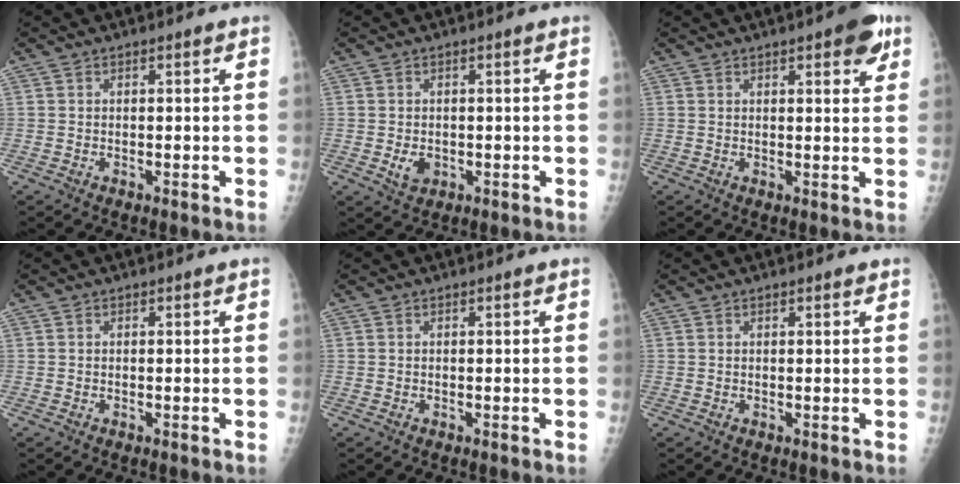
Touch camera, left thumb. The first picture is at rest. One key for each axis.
{"total": 2.9, "fx": -0.5, "fy": 2.2, "fz": 1.9, "tx": -0.023, "ty": -0.001, "tz": 0.000}
{"total": 6.1, "fx": 3.3, "fy": 1.8, "fz": 4.8, "tx": -0.047, "ty": -0.010, "tz": 0.035}
{"total": 0.0}
{"total": 0.0}
{"total": 1.1, "fx": 0.8, "fy": 0.3, "fz": 0.7, "tx": -0.010, "ty": -0.001, "tz": 0.009}